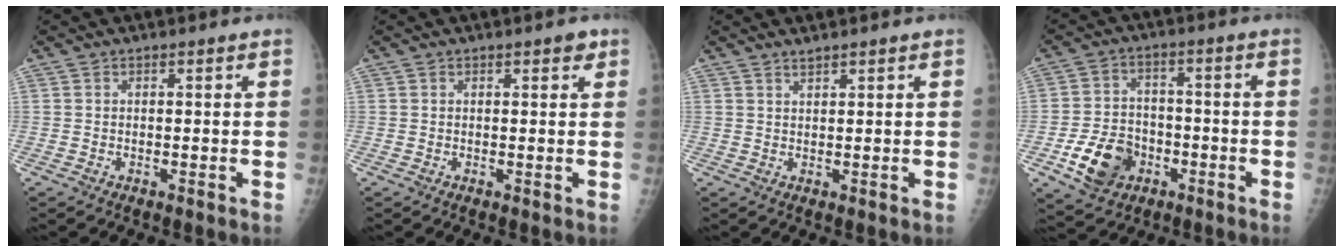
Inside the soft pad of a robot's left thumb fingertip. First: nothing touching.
{"total": 1.7, "force": [1.0, 0.7, 1.2], "torque": [-0.007, -0.002, 0.010]}
{"total": 1.5, "force": [1.4, 0.1, 0.6], "torque": [-0.006, -0.008, 0.027]}
{"total": 10.4, "force": [-4.3, 7.8, 5.3], "torque": [-0.074, 0.019, -0.072]}